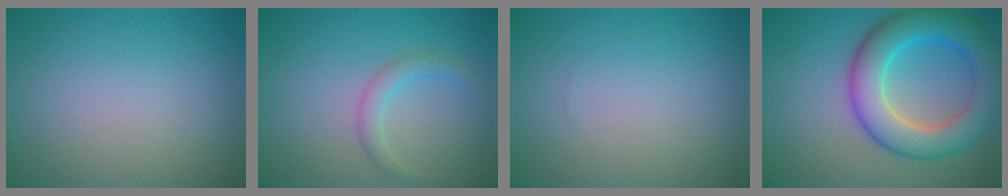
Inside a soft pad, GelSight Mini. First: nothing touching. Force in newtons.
{"total": 1.7, "press": 1.7, "slide": 0.0}
{"total": 0.0}
{"total": 8.4, "press": 8.3, "slide": 0.3}